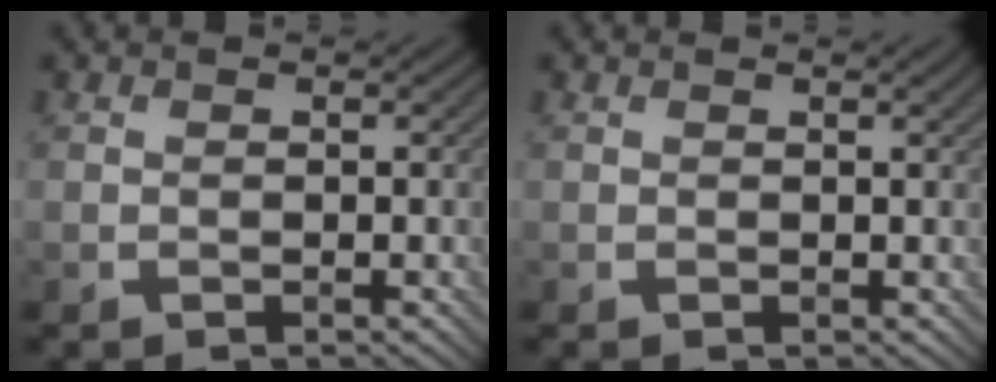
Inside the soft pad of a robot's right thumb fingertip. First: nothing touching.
{"total": 0.9, "force": [0.5, 0.1, 0.8], "torque": [-0.012, 0.001, 0.007]}